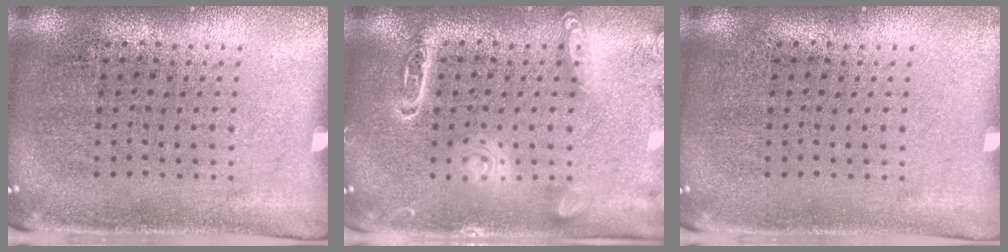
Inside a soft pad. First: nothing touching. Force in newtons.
{"total": 3.1, "press": 3.1, "slide": 0.2}
{"total": 0.0}